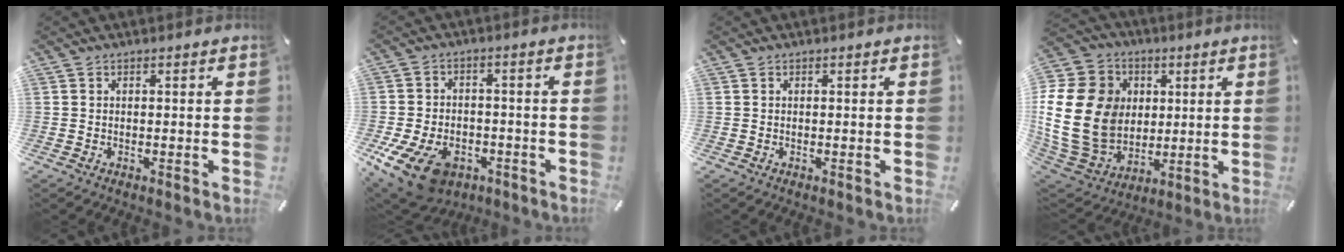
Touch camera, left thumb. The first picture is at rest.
{"total": 13.4, "force": [-7.0, 8.4, 7.7], "torque": [-0.160, 0.041, -0.121]}
{"total": 0.0}
{"total": 24.1, "force": [0.5, 20.0, 13.4], "torque": [-0.274, 0.002, 0.023]}